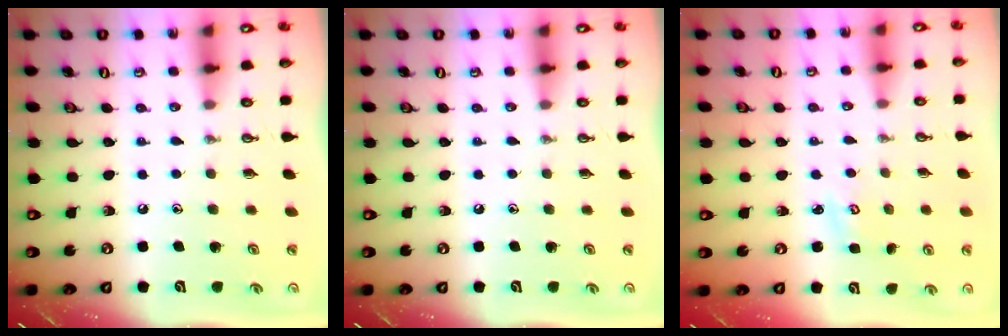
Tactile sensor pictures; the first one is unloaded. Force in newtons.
{"total": 0.0}
{"total": 2.8, "press": 2.8, "slide": 0.3}